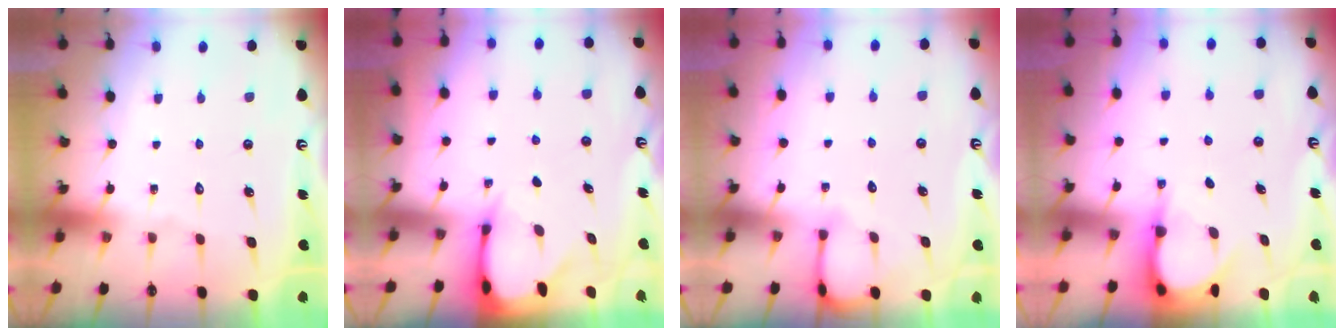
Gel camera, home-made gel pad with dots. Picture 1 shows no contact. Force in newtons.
{"total": 2.7, "press": 2.7, "slide": 0.3}
{"total": 3.0, "press": 3.0, "slide": 0.3}
{"total": 3.9, "press": 3.9, "slide": 0.4}